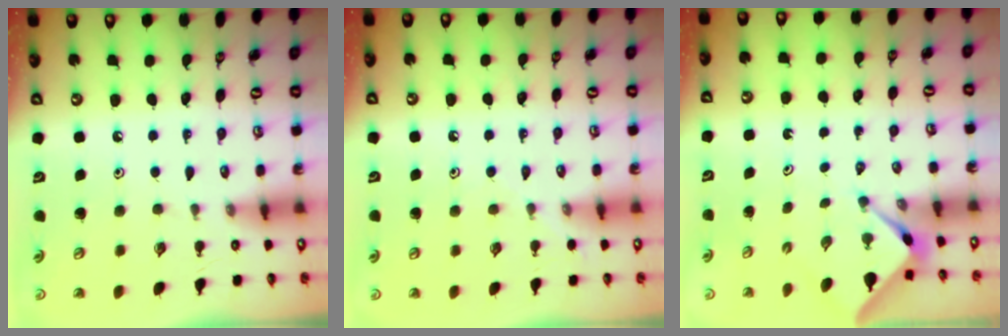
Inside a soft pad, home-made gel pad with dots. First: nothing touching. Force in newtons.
{"total": 4.4, "press": 4.3, "slide": 0.7}
{"total": 2.3, "press": 2.2, "slide": 0.3}